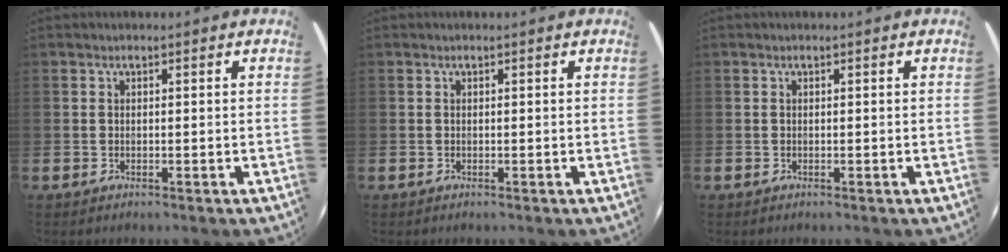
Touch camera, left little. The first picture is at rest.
{"total": 0.0}
{"total": 0.0}